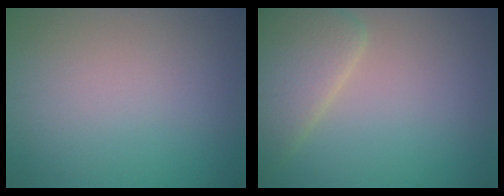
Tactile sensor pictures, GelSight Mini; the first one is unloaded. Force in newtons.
{"total": 4.9, "press": 4.8, "slide": 0.5}